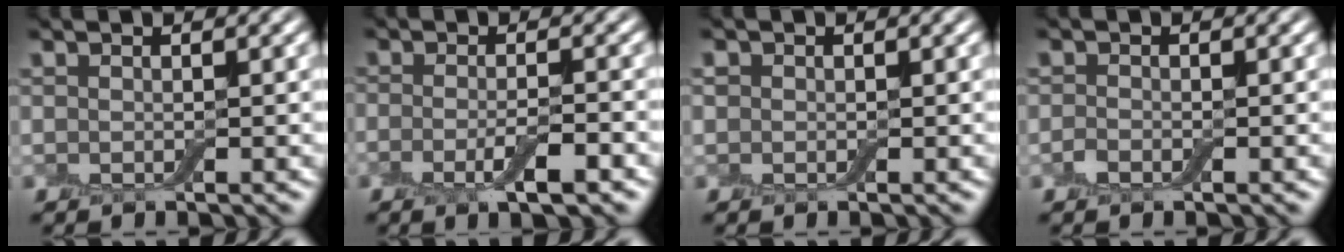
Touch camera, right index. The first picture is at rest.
{"total": 3.3, "force": [-1.4, 0.8, 2.8], "torque": [-0.055, -0.005, -0.028]}
{"total": 0.8, "force": [0.1, 0.7, 0.2], "torque": [0.001, 0.001, -0.001]}
{"total": 0.8, "force": [-0.4, 0.5, 0.5], "torque": [-0.011, 0.000, -0.011]}